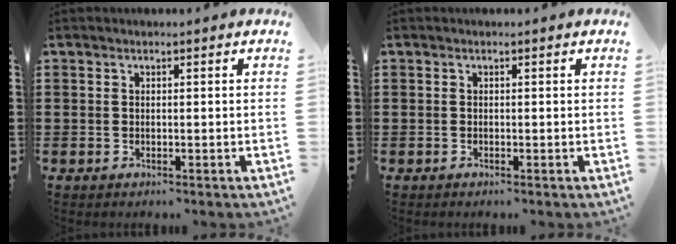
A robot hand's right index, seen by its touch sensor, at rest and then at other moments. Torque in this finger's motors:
{"motor_torque": [0.04, -0.06, 0.00, 0.01]}